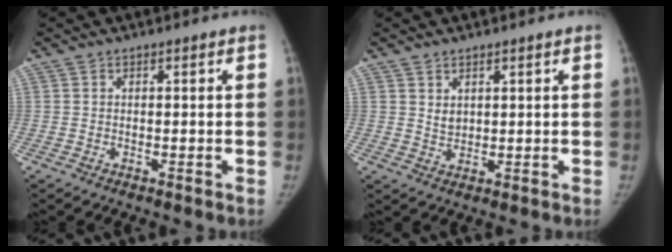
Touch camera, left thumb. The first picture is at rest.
{"total": 2.5, "force": [1.5, 1.6, 1.2], "torque": [-0.013, -0.015, 0.034]}